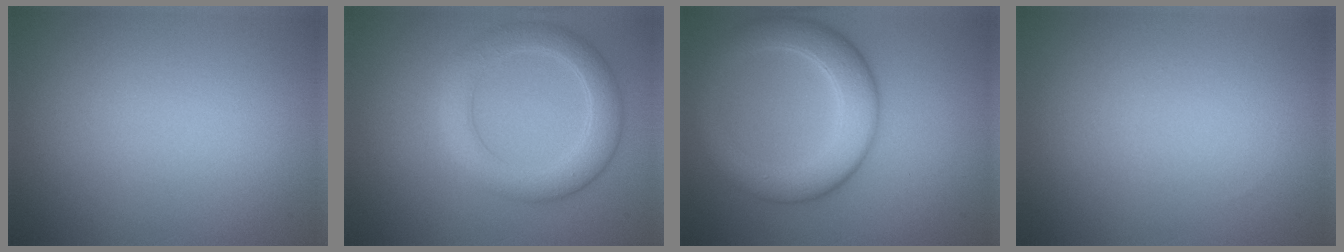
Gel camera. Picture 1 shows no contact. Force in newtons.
{"total": 4.1, "press": 4.1, "slide": 0.1}
{"total": 5.8, "press": 5.8, "slide": 0.4}
{"total": 0.0}